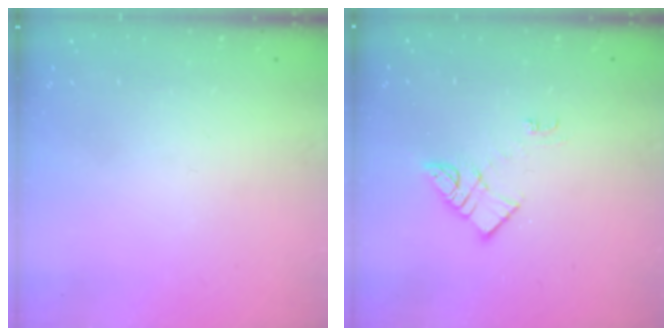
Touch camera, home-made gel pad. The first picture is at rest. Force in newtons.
{"total": 6.4, "press": 6.4, "slide": 0.6}